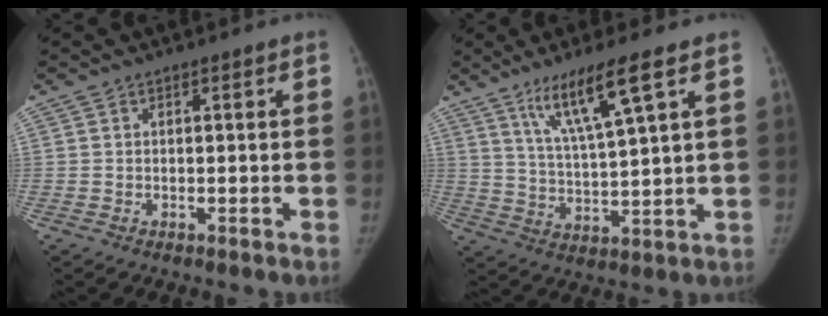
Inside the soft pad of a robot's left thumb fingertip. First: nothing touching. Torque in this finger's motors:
{"motor_torque": [0.42, -0.26, 1.19, -0.78, 0.04]}